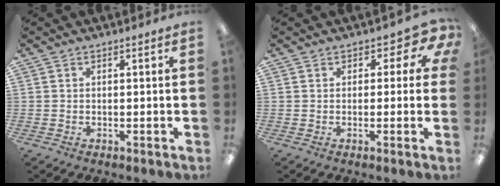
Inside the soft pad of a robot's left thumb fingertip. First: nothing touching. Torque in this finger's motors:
{"motor_torque": [-0.13, 0.27, -0.30, 0.22, 0.00]}